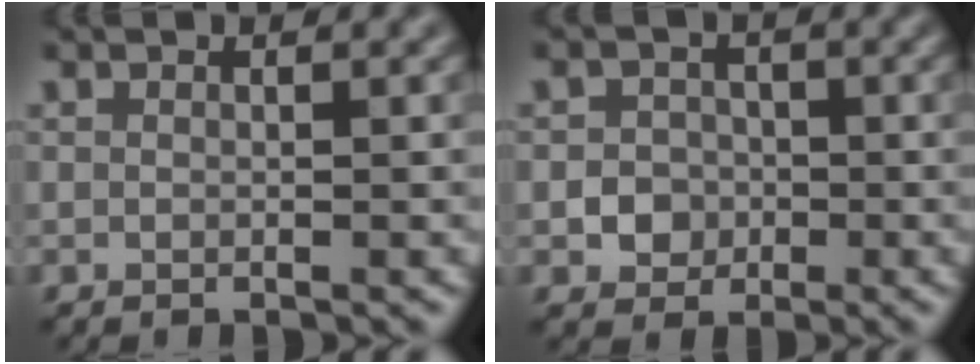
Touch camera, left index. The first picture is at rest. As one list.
[{"total": 2.2, "force": [-0.8, 2.0, 0.4], "torque": [0.007, -0.001, -0.019]}]